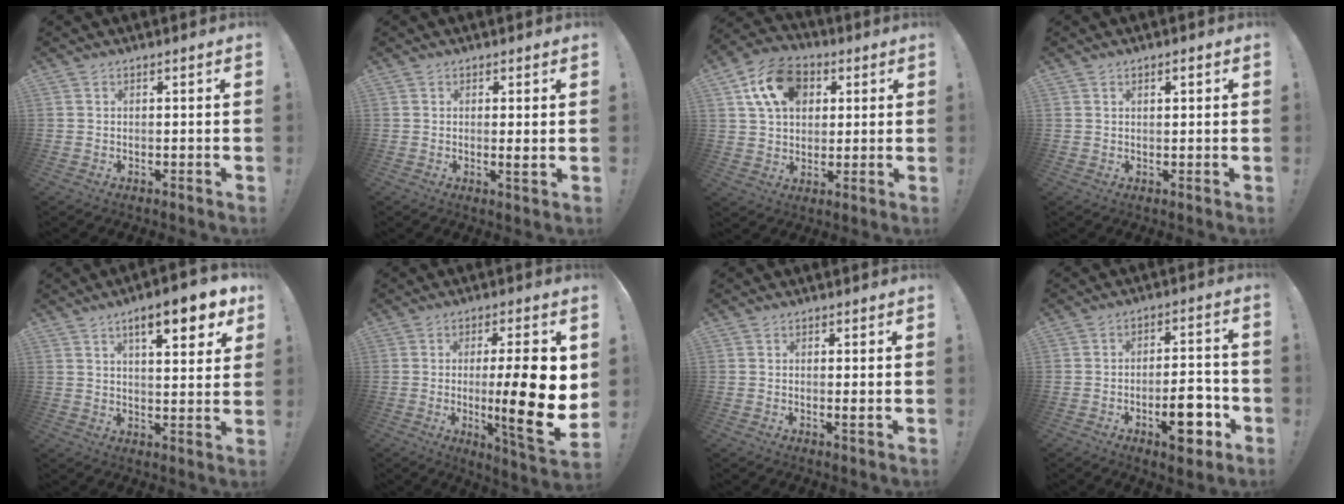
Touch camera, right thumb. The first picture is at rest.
{"total": 2.0, "force": [0.3, -0.2, 1.9], "torque": [-0.026, -0.008, 0.003]}
{"total": 15.5, "force": [5.7, 11.3, 8.9], "torque": [-0.135, -0.007, 0.111]}
{"total": 1.1, "force": [0.7, 0.4, 0.8], "torque": [-0.011, -0.002, 0.011]}
{"total": 11.8, "force": [6.3, 2.8, 9.6], "torque": [-0.134, -0.025, 0.095]}
{"total": 18.1, "force": [-0.8, 2.4, 17.9], "torque": [-0.268, -0.009, -0.011]}
{"total": 1.4, "force": [0.3, -0.2, 1.4], "torque": [-0.017, -0.006, 0.002]}
{"total": 12.4, "force": [-5.4, 5.1, 9.9], "torque": [-0.131, 0.026, -0.083]}